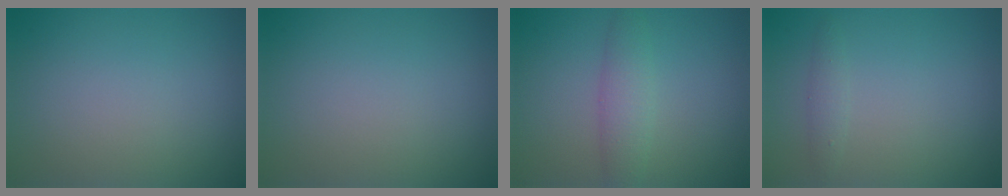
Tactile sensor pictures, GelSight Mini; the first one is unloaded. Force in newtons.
{"total": 0.0}
{"total": 2.7, "press": 2.7, "slide": 0.1}
{"total": 1.1, "press": 1.1, "slide": 0.0}